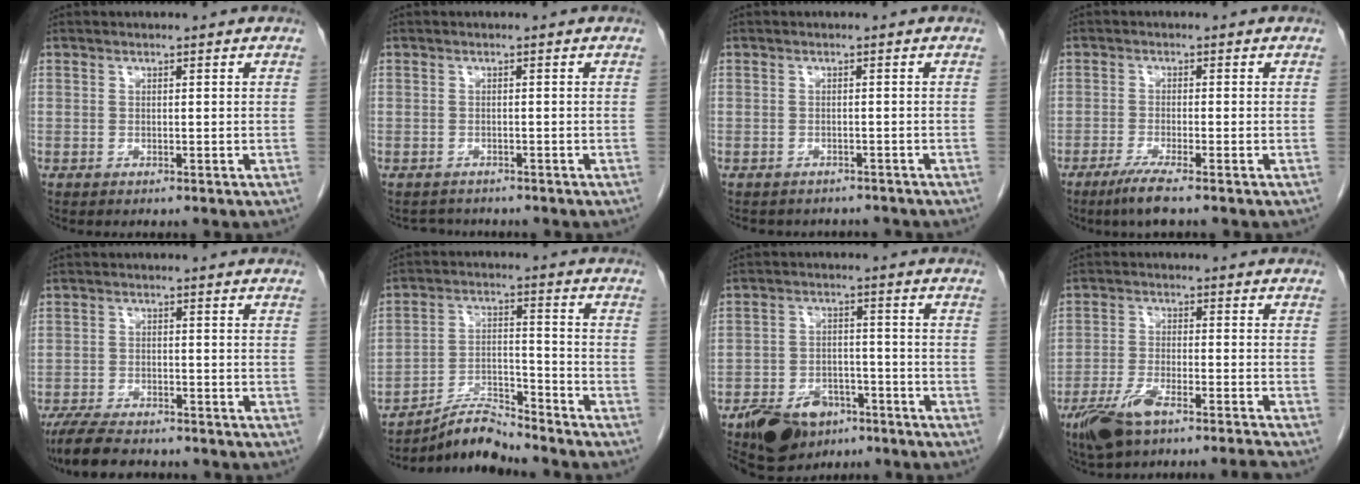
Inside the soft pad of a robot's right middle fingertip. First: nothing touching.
{"total": 2.2, "force": [-2.0, 0.8, -0.1], "torque": [-0.003, -0.006, -0.029]}
{"total": 5.7, "force": [-5.1, 2.2, 1.0], "torque": [-0.019, 0.003, -0.057]}
{"total": 3.9, "force": [-2.7, -0.3, 2.8], "torque": [-0.057, -0.011, -0.054]}
{"total": 8.8, "force": [-7.6, 2.0, 4.0], "torque": [-0.073, -0.020, -0.123]}
{"total": 7.2, "force": [-7.1, -0.1, 0.9], "torque": [-0.019, 0.009, -0.128]}
{"total": 10.6, "force": [-7.3, 5.8, 5.0], "torque": [-0.080, -0.001, -0.117]}
{"total": 8.9, "force": [-7.1, 0.1, 5.3], "torque": [-0.096, -0.017, -0.127]}